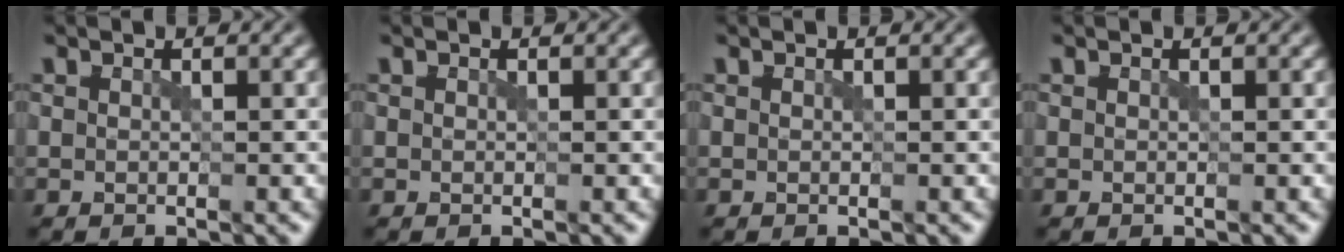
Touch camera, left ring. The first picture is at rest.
{"total": 0.0}
{"total": 0.0}
{"total": 0.0}